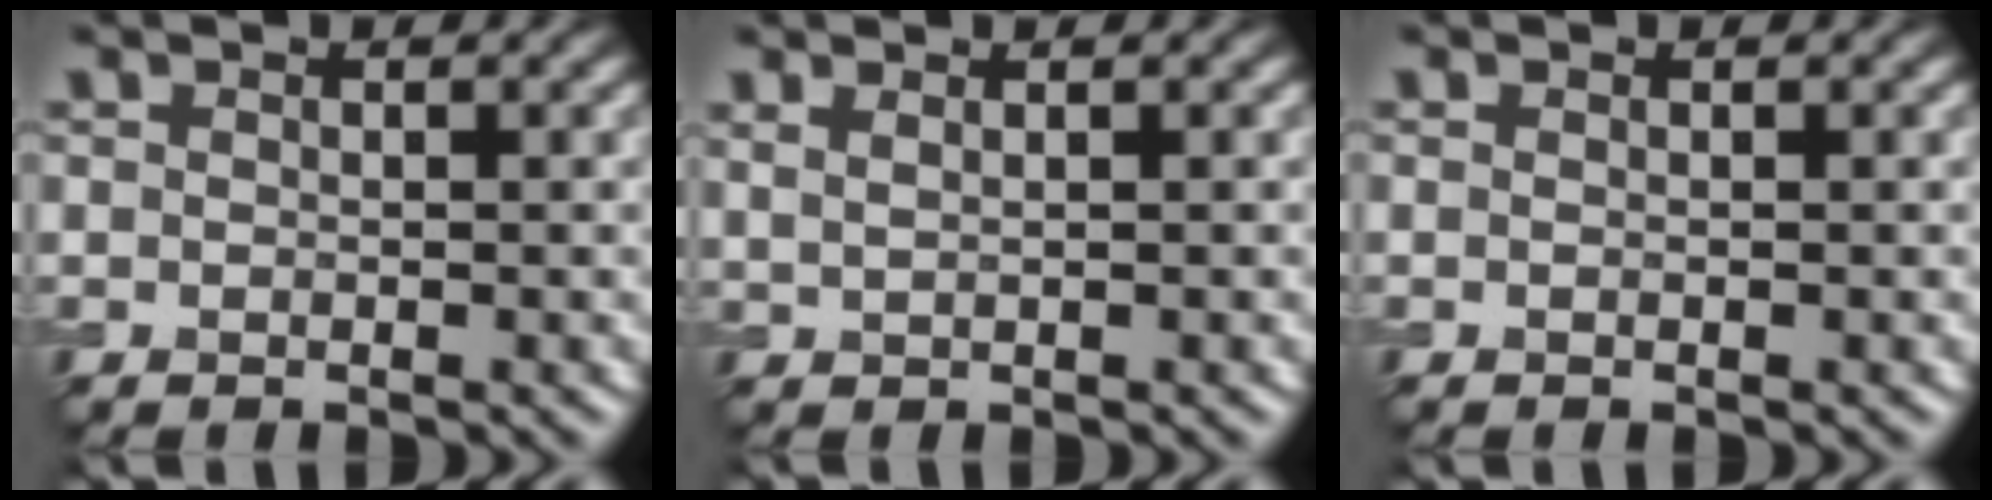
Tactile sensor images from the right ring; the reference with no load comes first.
{"total": 1.5, "force": [1.0, 0.6, 0.8], "torque": [-0.012, -0.003, 0.017]}
{"total": 0.0}